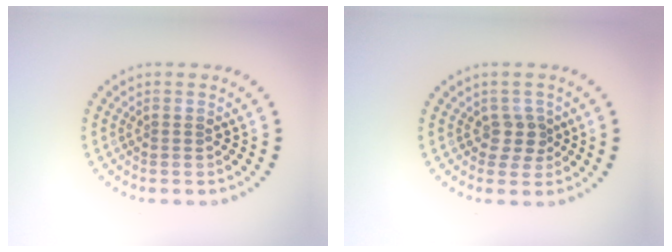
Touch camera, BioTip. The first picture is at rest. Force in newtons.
{"total": 1.8, "press": 1.5, "slide": 1.1}